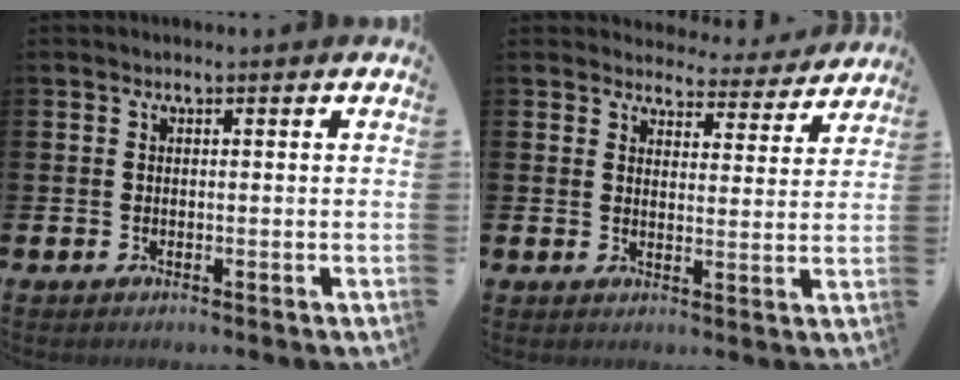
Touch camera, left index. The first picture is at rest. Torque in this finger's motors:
{"motor_torque": [1.08, -1.06, 0.18, 0.00]}